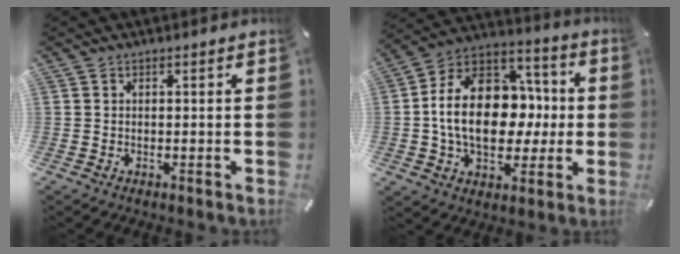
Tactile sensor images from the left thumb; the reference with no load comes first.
{"total": 19.7, "force": [-1.1, 14.5, 13.2], "torque": [-0.246, 0.007, -0.018]}